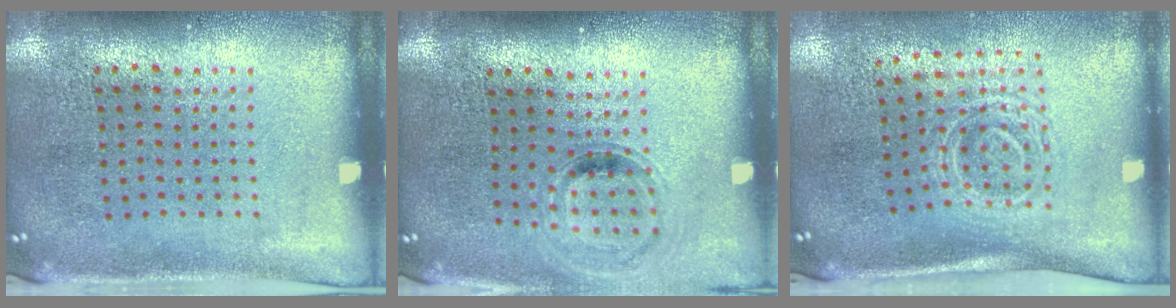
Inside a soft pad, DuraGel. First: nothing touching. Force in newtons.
{"total": 0.8, "press": 0.8, "slide": 0.1}
{"total": 1.7, "press": 1.3, "slide": 1.1}